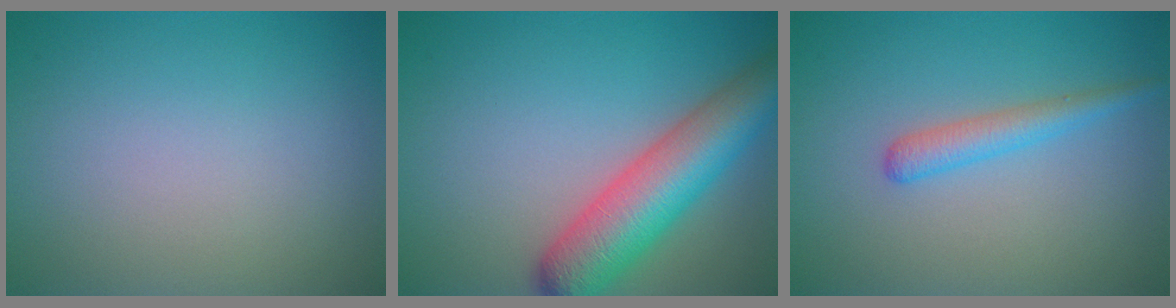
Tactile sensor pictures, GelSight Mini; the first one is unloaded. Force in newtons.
{"total": 8.2, "press": 8.2, "slide": 0.3}
{"total": 2.2, "press": 2.2, "slide": 0.1}